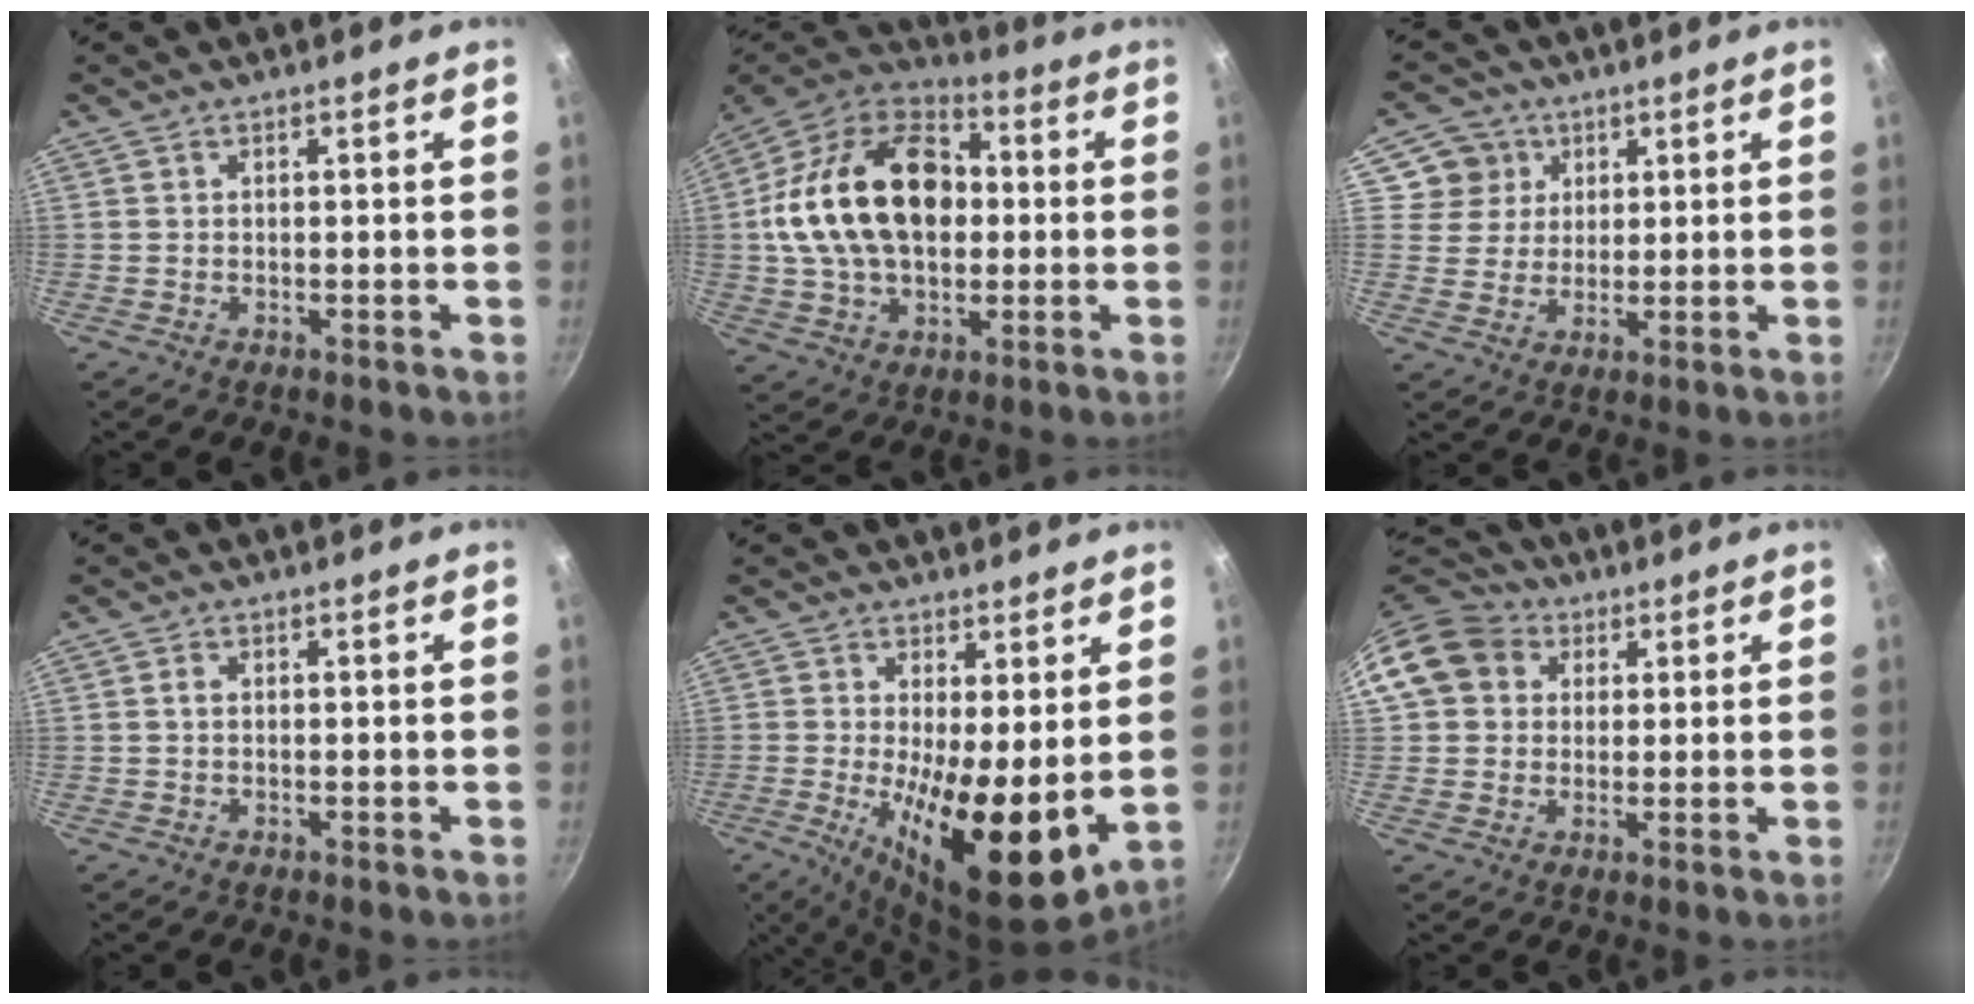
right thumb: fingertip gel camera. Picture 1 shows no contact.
{"total": 24.6, "force": [1.8, 16.6, 18.1], "torque": [-0.301, 0.036, 0.021]}
{"total": 6.9, "force": [2.9, 6.2, 0.9], "torque": [0.023, -0.002, 0.045]}
{"total": 0.9, "force": [0.0, 0.7, 0.6], "torque": [-0.011, 0.004, 0.001]}
{"total": 16.1, "force": [-0.5, 5.6, 15.0], "torque": [-0.222, -0.030, 0.000]}
{"total": 12.4, "force": [3.8, 10.5, 5.4], "torque": [-0.086, 0.024, 0.056]}